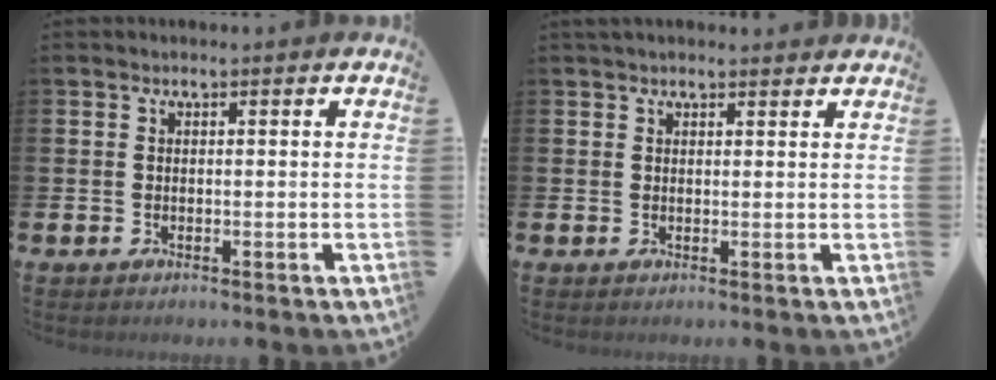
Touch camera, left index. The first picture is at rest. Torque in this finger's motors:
{"motor_torque": [0.55, -1.58, 0.08, 0.02]}